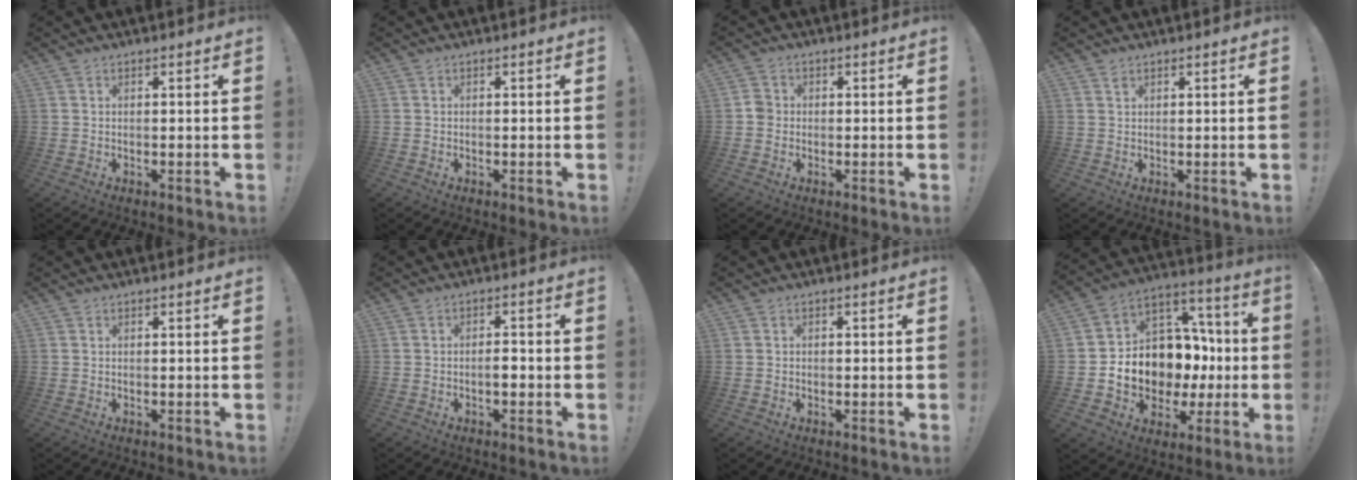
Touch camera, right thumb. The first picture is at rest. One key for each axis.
{"total": 0.0}
{"total": 3.1, "fx": -0.8, "fy": 2.7, "fz": 1.2, "tx": -0.016, "ty": 0.009, "tz": -0.014}
{"total": 0.9, "fx": 0.6, "fy": 0.5, "fz": 0.4, "tx": -0.003, "ty": -0.001, "tz": 0.010}
{"total": 0.0}
{"total": 3.2, "fx": -1.3, "fy": 1.4, "fz": 2.6, "tx": -0.039, "ty": 0.007, "tz": -0.024}
{"total": 0.9, "fx": -0.5, "fy": 0.7, "fz": 0.3, "tx": -0.008, "ty": 0.004, "tz": -0.009}
{"total": 12.6, "fx": -1.6, "fy": 11.0, "fz": 6.0, "tx": -0.073, "ty": -0.003, "tz": -0.001}